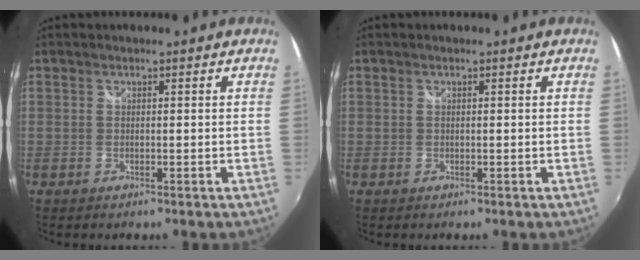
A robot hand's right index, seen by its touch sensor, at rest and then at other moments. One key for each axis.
{"total": 0.0}